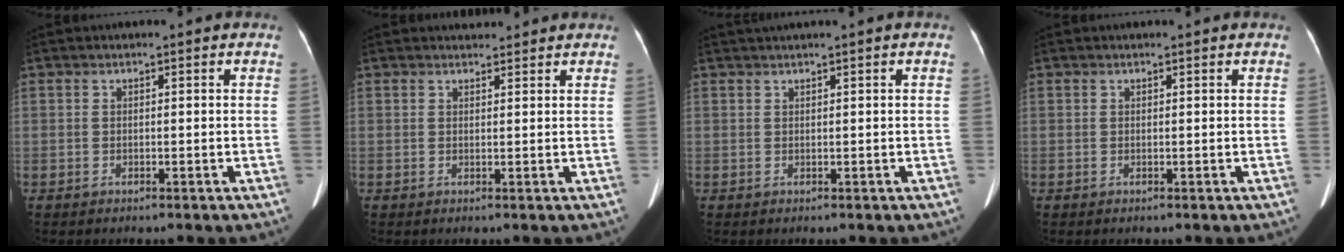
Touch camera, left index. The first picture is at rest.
{"total": 2.0, "force": [1.9, 0.5, 0.1], "torque": [-0.007, 0.011, 0.029]}
{"total": 1.0, "force": [0.6, -0.3, 0.7], "torque": [-0.017, 0.014, 0.020]}
{"total": 0.0}